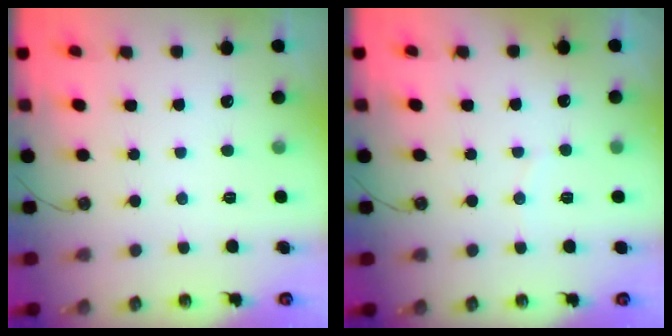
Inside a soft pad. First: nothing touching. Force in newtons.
{"total": 2.3, "press": 2.0, "slide": 1.0}